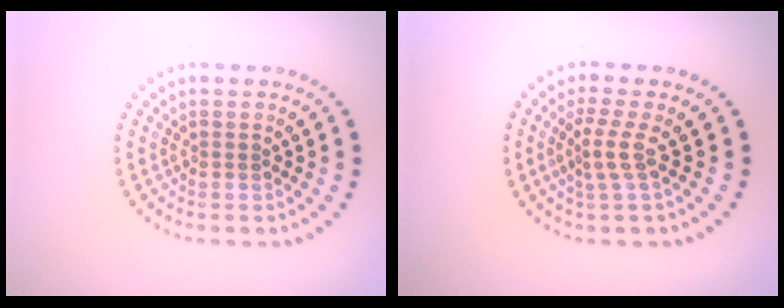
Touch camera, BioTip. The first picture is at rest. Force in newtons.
{"total": 2.3, "press": 1.5, "slide": 1.8}